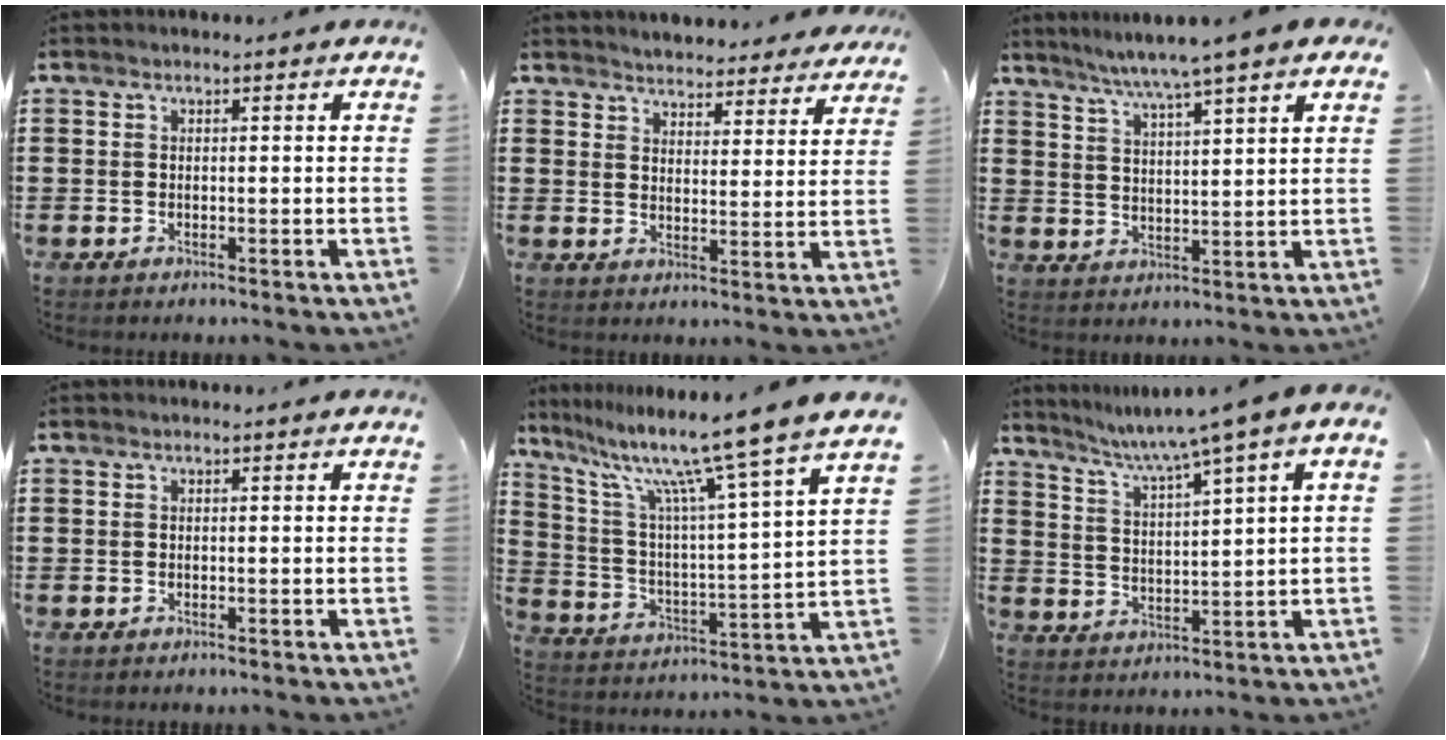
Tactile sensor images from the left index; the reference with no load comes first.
{"total": 4.1, "force": [4.1, 0.1, -0.1], "torque": [-0.008, -0.026, 0.072]}
{"total": 5.7, "force": [4.7, -0.9, 3.0], "torque": [-0.075, -0.023, 0.080]}
{"total": 0.0}
{"total": 11.9, "force": [9.7, -0.9, 6.9], "torque": [-0.164, -0.068, 0.149]}
{"total": 5.6, "force": [4.0, -0.6, 4.0], "torque": [-0.092, -0.029, 0.058]}